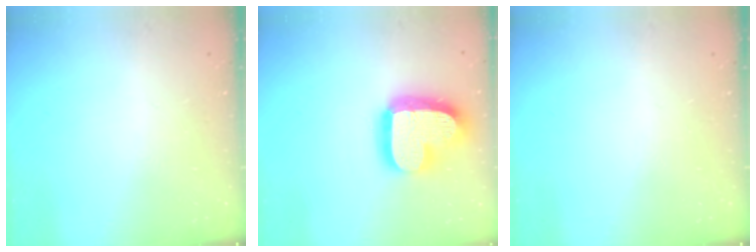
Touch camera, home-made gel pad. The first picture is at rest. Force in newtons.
{"total": 21.5, "press": 21.4, "slide": 1.8}
{"total": 0.0}